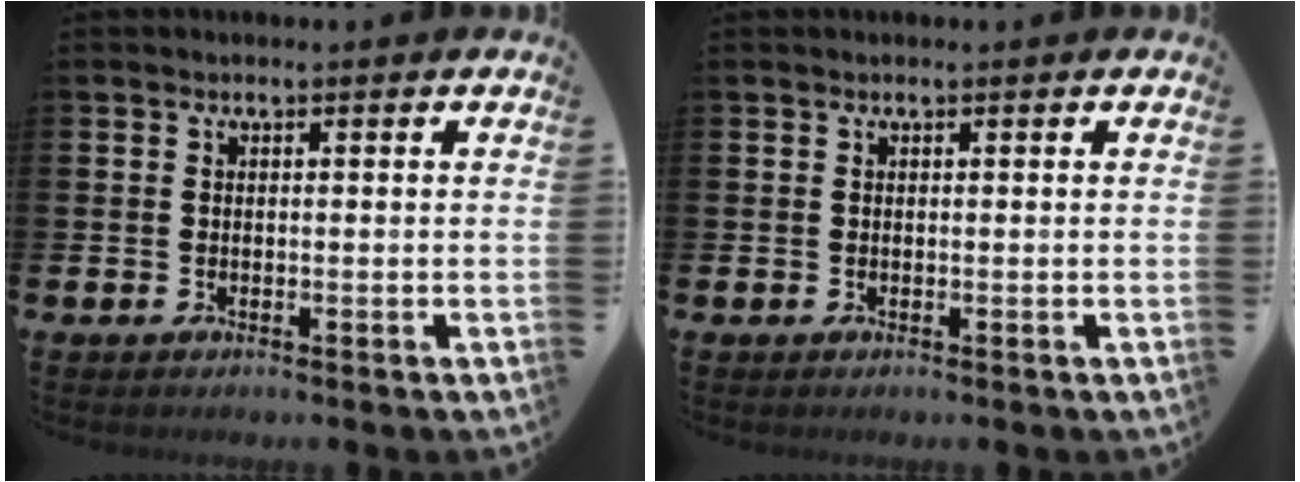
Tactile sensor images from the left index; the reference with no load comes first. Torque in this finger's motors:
{"motor_torque": [0.33, -0.78, -0.06, -0.01]}